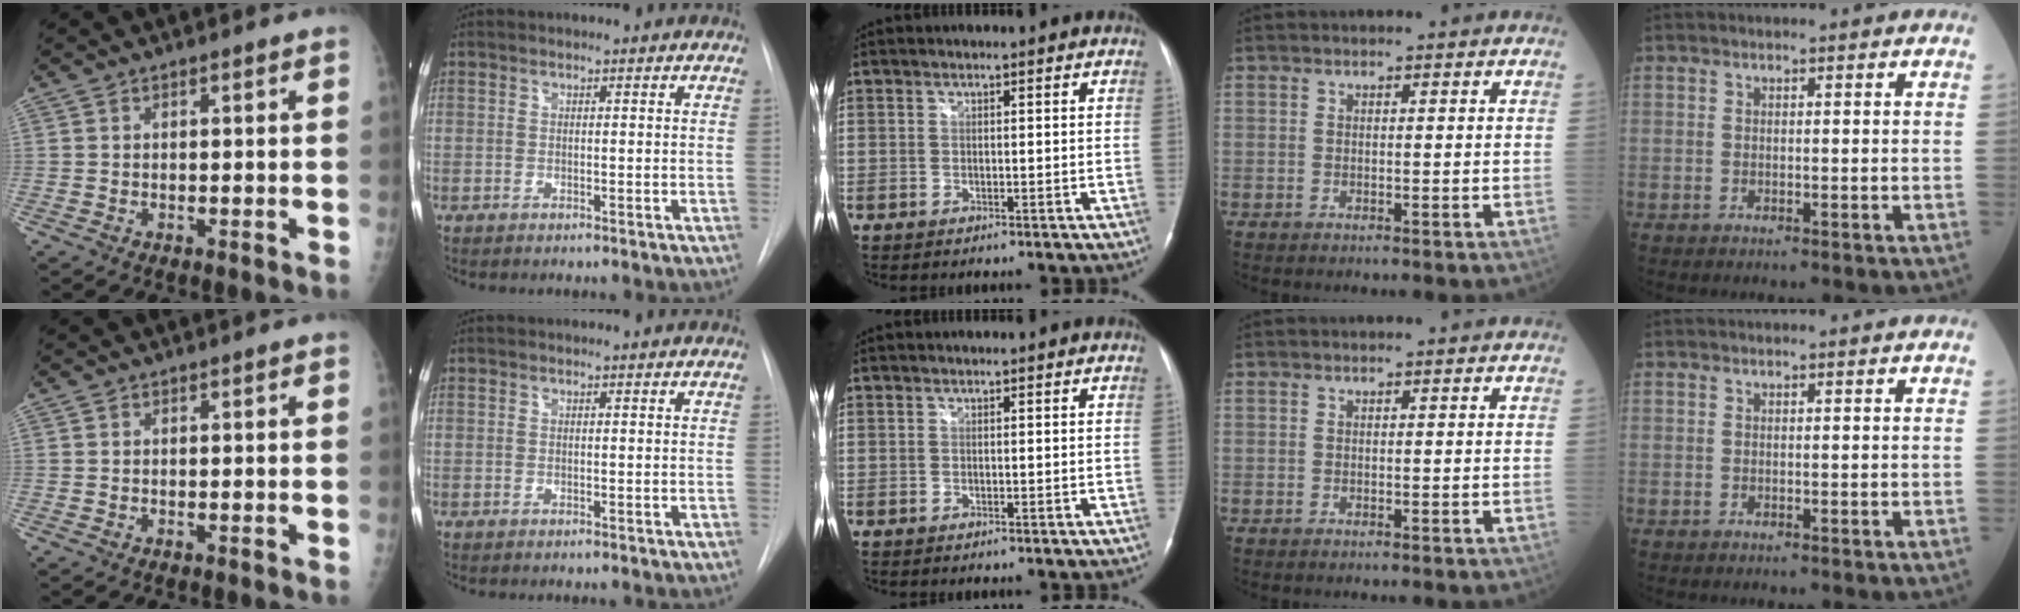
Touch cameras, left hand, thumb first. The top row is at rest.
{}